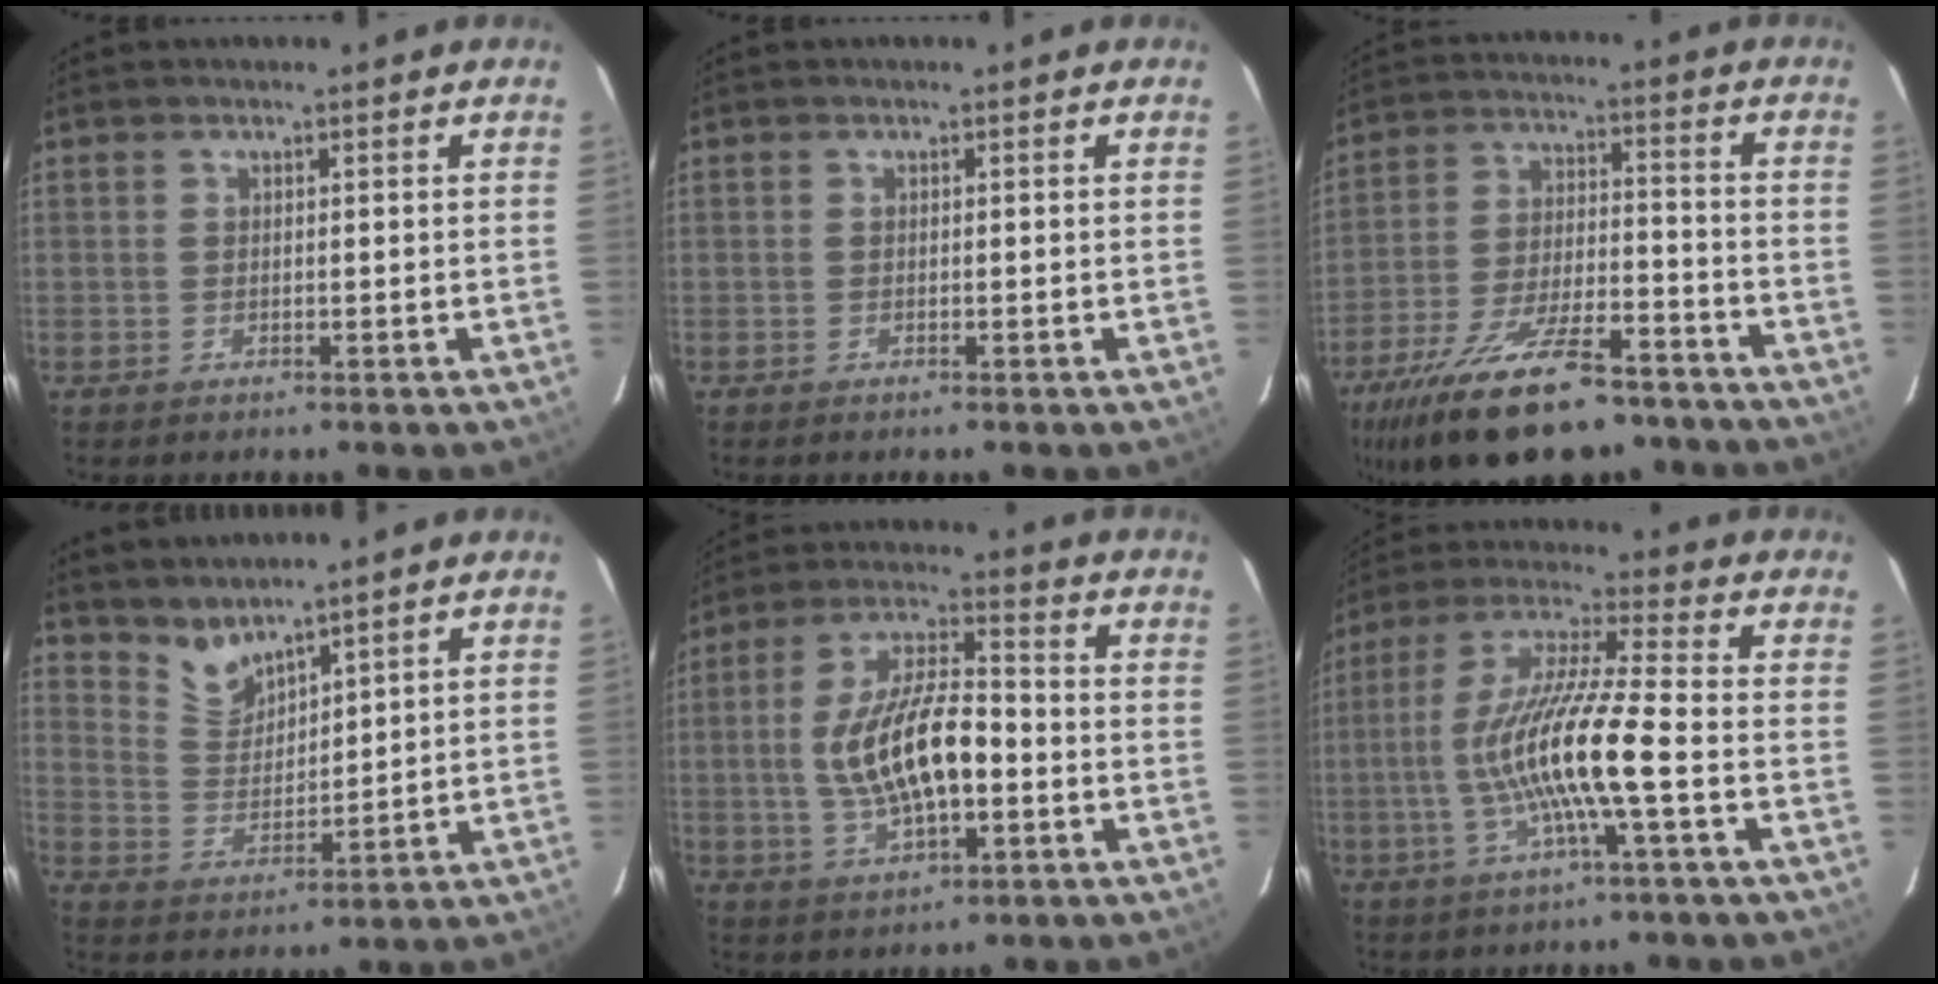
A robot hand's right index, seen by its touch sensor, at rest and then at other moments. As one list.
[{"total": 0.0}, {"total": 21.0, "force": [-16.0, 6.9, 11.6], "torque": [-0.229, -0.033, -0.250]}, {"total": 5.9, "force": [5.4, 1.4, 1.8], "torque": [-0.031, -0.006, 0.114]}, {"total": 14.4, "force": [-2.2, 5.5, 13.1], "torque": [-0.257, 0.006, -0.034]}, {"total": 14.7, "force": [-3.4, 0.4, 14.3], "torque": [-0.282, 0.002, -0.066]}]